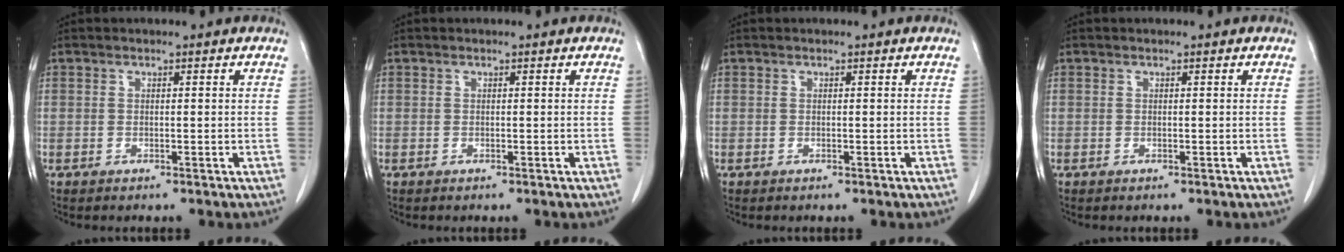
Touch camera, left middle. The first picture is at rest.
{"total": 0.0}
{"total": 0.0}
{"total": 0.0}